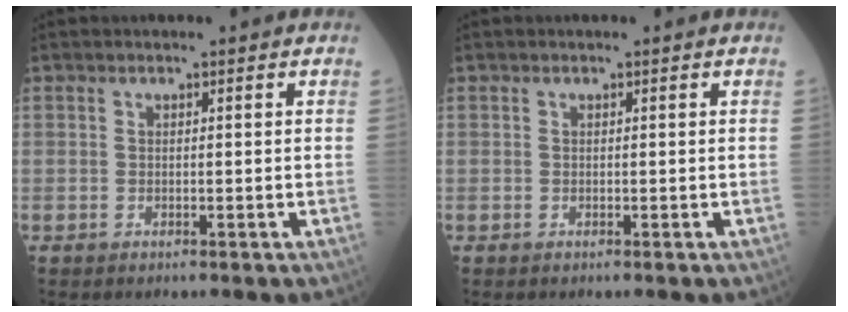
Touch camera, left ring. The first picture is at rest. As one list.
[{"total": 0.0}]